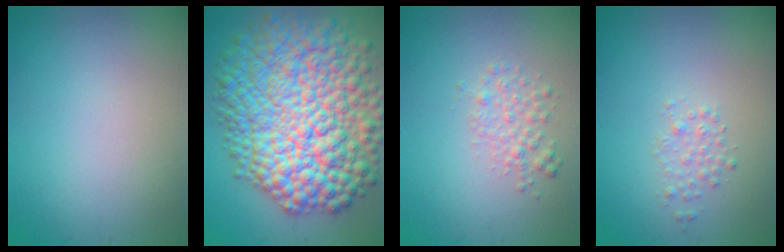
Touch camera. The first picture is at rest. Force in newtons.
{"total": 14.7, "press": 14.7, "slide": 0.1}
{"total": 2.0, "press": 2.0, "slide": 0.1}
{"total": 1.3, "press": 1.3, "slide": 0.0}